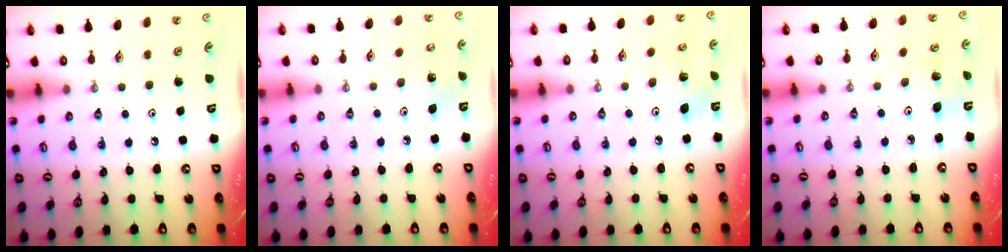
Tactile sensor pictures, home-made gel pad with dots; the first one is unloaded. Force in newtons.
{"total": 4.8, "press": 4.6, "slide": 1.3}
{"total": 7.0, "press": 6.8, "slide": 1.7}
{"total": 2.5, "press": 2.5, "slide": 0.1}